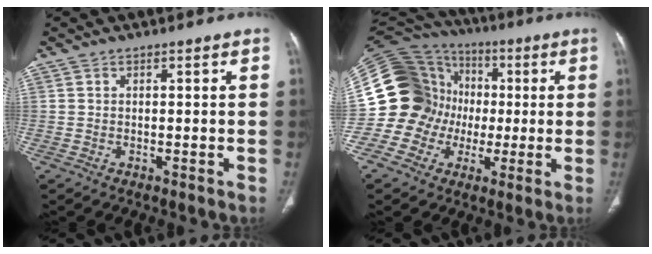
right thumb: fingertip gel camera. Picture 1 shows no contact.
{"total": 20.6, "force": [-1.2, 19.1, 7.7], "torque": [-0.133, 0.073, -0.018]}